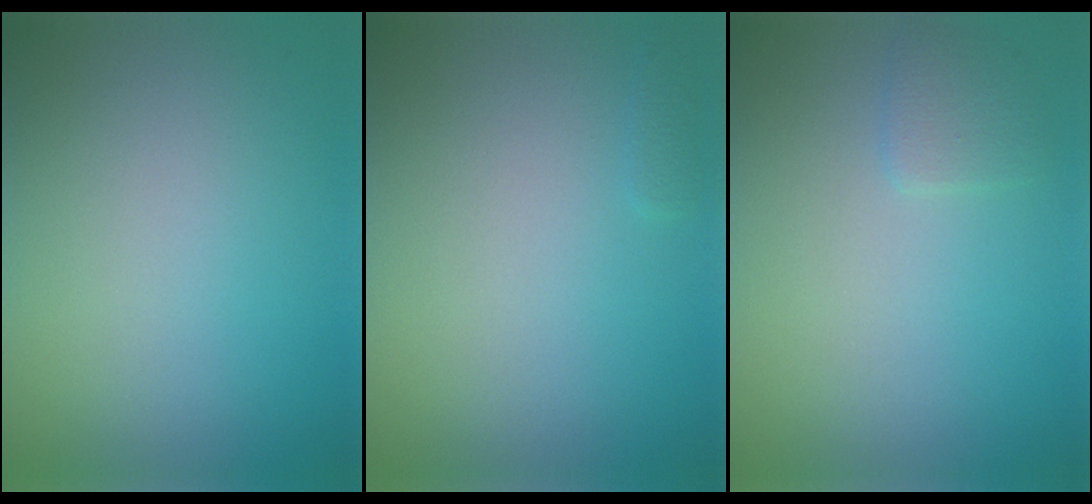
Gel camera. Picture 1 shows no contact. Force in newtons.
{"total": 0.5, "press": 0.5, "slide": 0.1}
{"total": 1.2, "press": 1.2, "slide": 0.1}